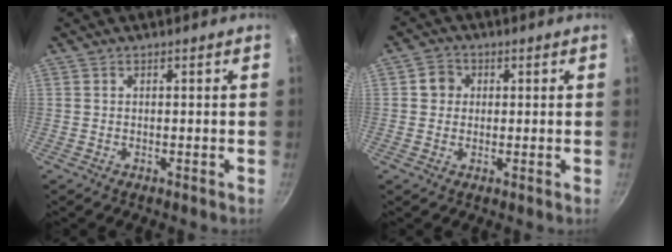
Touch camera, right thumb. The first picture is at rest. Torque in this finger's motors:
{"motor_torque": [-0.36, 0.39, -0.21, 0.06, 0.03]}